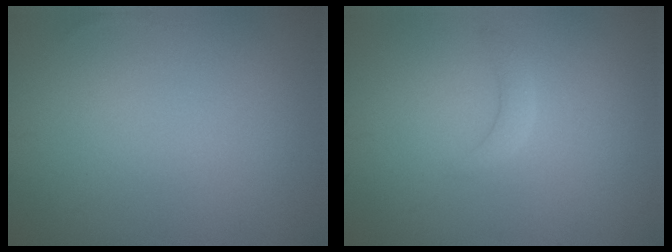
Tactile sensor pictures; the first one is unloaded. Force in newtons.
{"total": 1.3, "press": 1.3, "slide": 0.2}